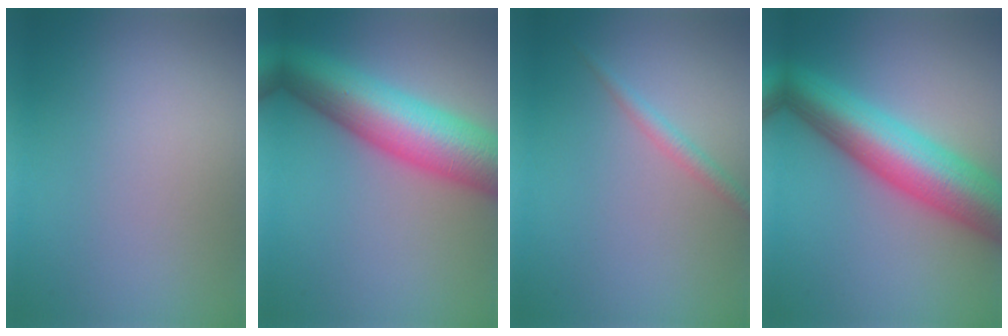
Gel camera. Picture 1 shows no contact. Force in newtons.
{"total": 10.2, "press": 10.2, "slide": 0.4}
{"total": 1.4, "press": 1.4, "slide": 0.0}
{"total": 9.2, "press": 9.2, "slide": 0.3}